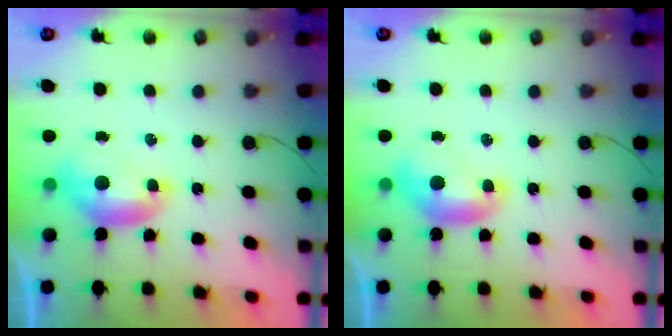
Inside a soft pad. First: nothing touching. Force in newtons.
{"total": 0.0}